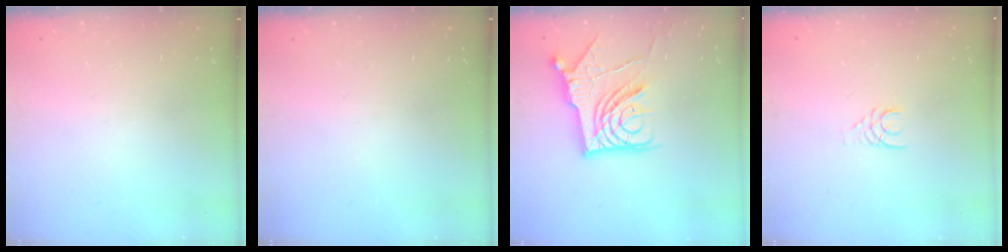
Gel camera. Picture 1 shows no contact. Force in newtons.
{"total": 0.0}
{"total": 14.3, "press": 14.2, "slide": 1.7}
{"total": 3.3, "press": 3.3, "slide": 0.3}